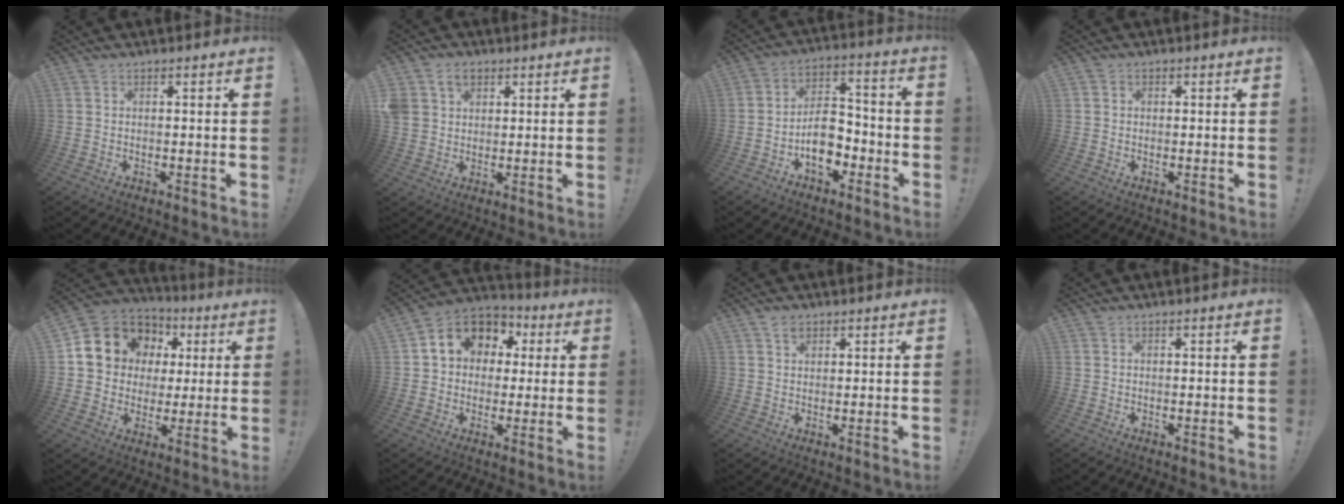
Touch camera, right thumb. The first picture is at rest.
{"total": 7.4, "force": [3.4, 5.6, 3.4], "torque": [-0.058, -0.002, 0.071]}
{"total": 11.4, "force": [-4.7, 7.5, 7.2], "torque": [-0.114, 0.031, -0.080]}
{"total": 0.9, "force": [-0.1, 0.9, 0.3], "torque": [-0.004, 0.003, -0.002]}
{"total": 13.3, "force": [4.6, 11.6, 4.4], "torque": [-0.061, -0.023, 0.105]}
{"total": 10.6, "force": [3.3, 8.8, 4.8], "torque": [-0.071, -0.015, 0.064]}
{"total": 2.1, "force": [1.5, 1.3, 0.9], "torque": [0.001, -0.010, 0.023]}
{"total": 0.0}